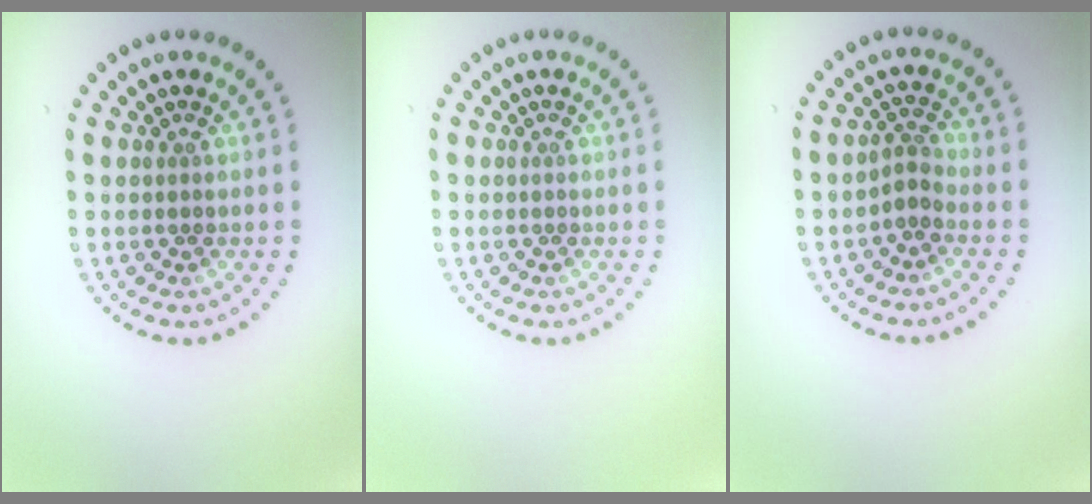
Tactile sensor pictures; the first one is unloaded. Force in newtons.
{"total": 0.0}
{"total": 1.9, "press": 1.3, "slide": 1.3}